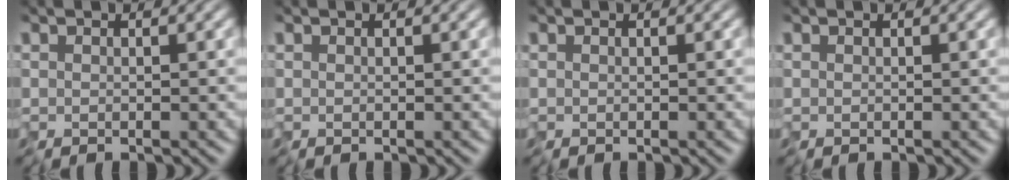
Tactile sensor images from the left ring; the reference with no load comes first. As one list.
[{"total": 0.0}, {"total": 0.0}, {"total": 0.0}]